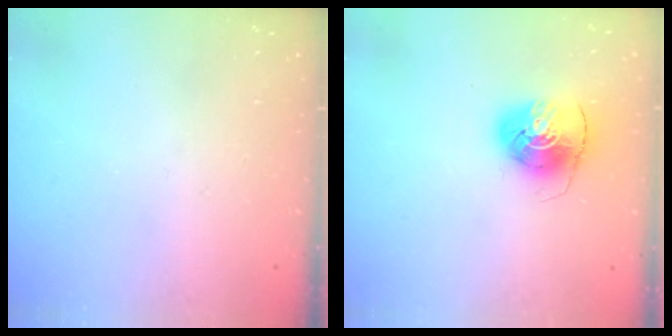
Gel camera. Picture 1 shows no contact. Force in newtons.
{"total": 7.9, "press": 7.9, "slide": 0.7}